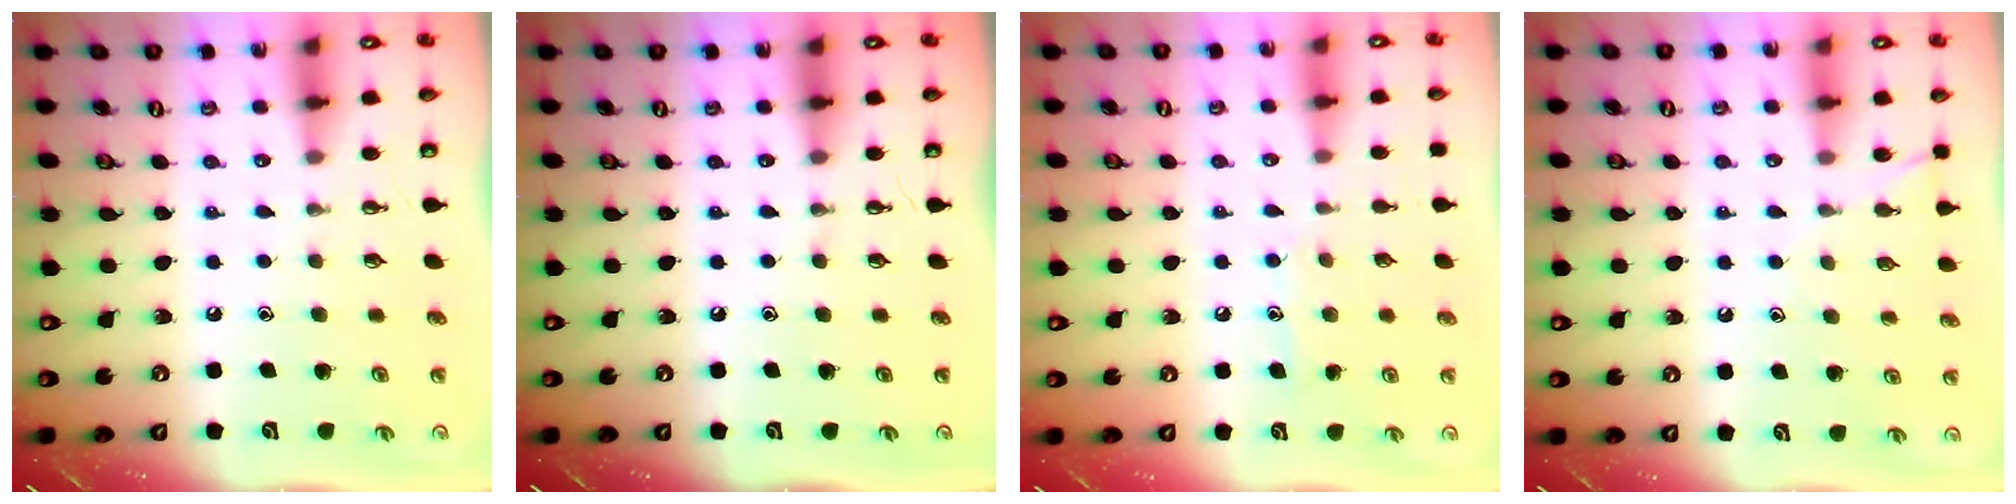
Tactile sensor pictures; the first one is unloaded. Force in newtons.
{"total": 0.0}
{"total": 6.6, "press": 6.6, "slide": 0.1}
{"total": 5.9, "press": 5.9, "slide": 0.6}